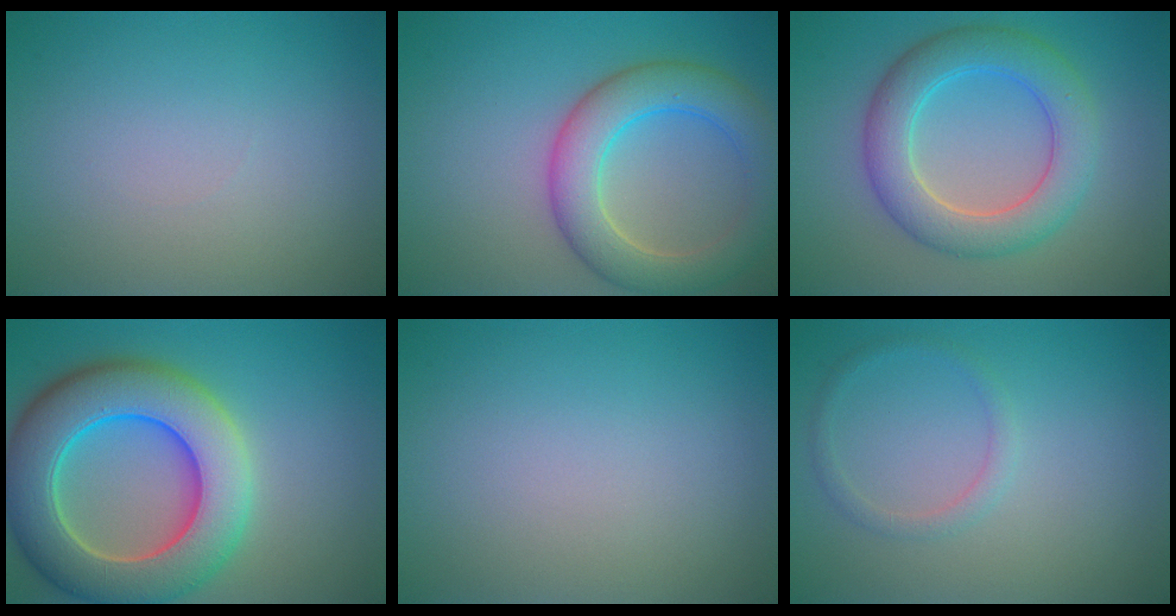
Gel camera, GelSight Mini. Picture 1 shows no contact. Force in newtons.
{"total": 6.4, "press": 6.4, "slide": 0.2}
{"total": 6.1, "press": 6.1, "slide": 0.2}
{"total": 11.2, "press": 11.2, "slide": 0.6}
{"total": 0.0}
{"total": 1.3, "press": 1.3, "slide": 0.1}